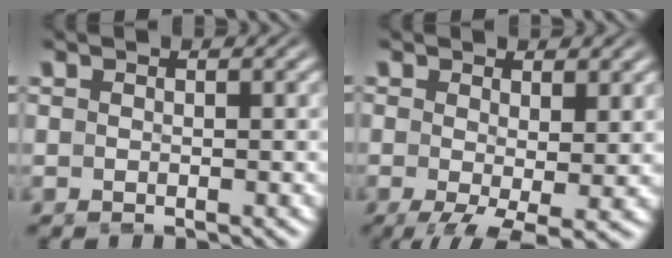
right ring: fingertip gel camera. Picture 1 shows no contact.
{"total": 5.4, "force": [-3.7, 1.3, 3.7], "torque": [-0.053, -0.040, -0.037]}